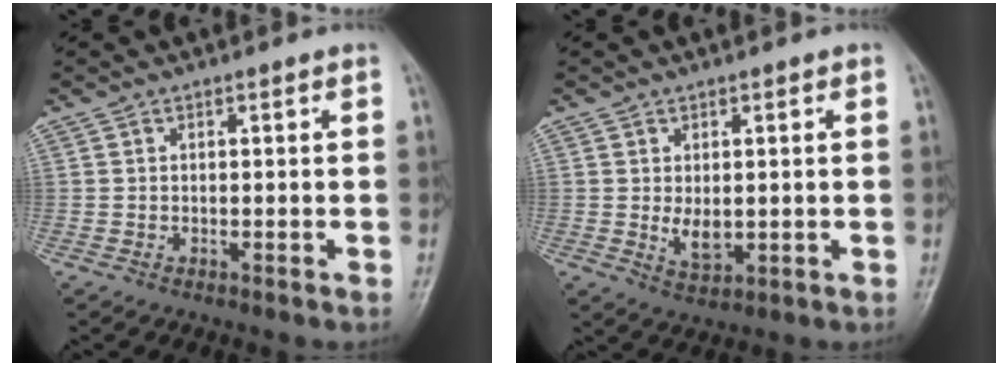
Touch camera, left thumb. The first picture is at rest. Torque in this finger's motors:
{"motor_torque": [0.71, 0.82, 0.73, 0.06, 0.02]}